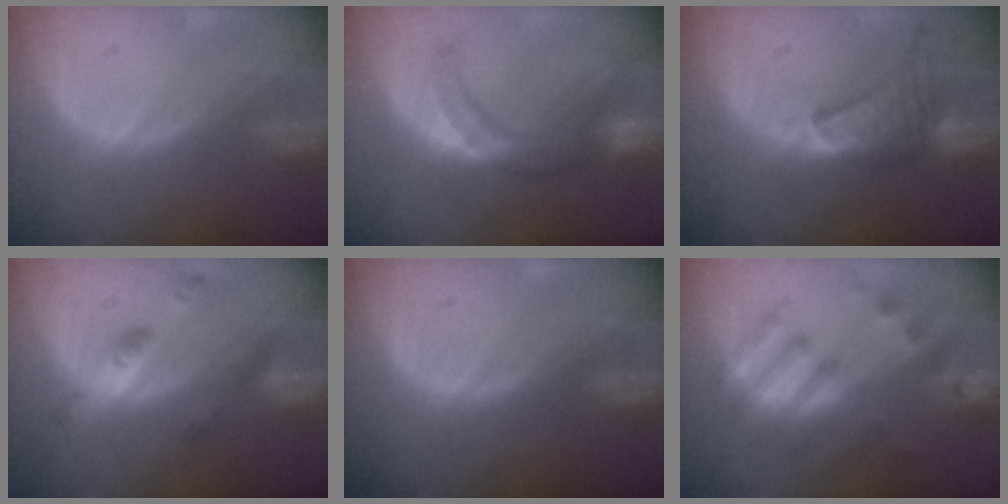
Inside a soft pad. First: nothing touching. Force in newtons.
{"total": 7.9, "press": 7.9, "slide": 0.2}
{"total": 9.2, "press": 8.3, "slide": 4.0}
{"total": 5.9, "press": 5.1, "slide": 2.9}
{"total": 0.0}
{"total": 8.0, "press": 7.7, "slide": 2.3}